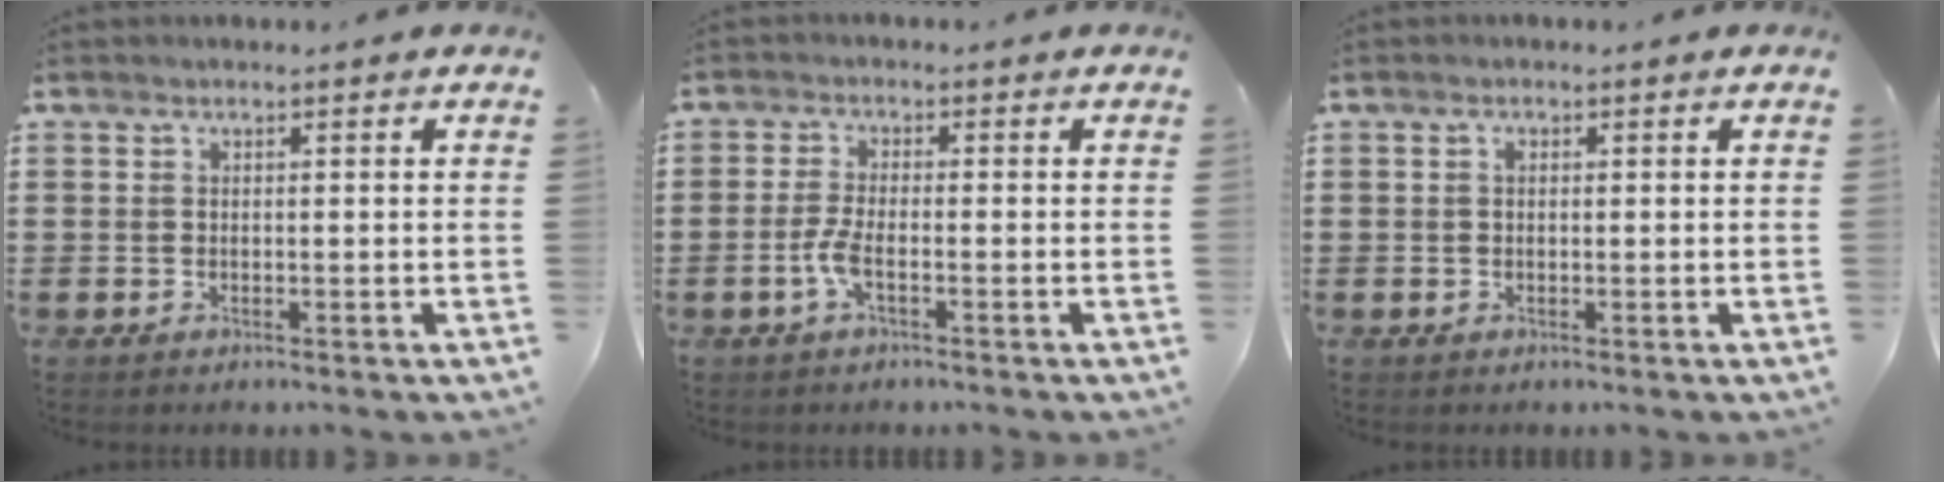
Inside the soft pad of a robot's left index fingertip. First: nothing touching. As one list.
[{"total": 3.2, "force": [-1.2, 0.8, 2.9], "torque": [-0.078, -0.009, -0.029]}, {"total": 0.8, "force": [0.3, 0.5, 0.6], "torque": [-0.013, 0.004, 0.004]}]